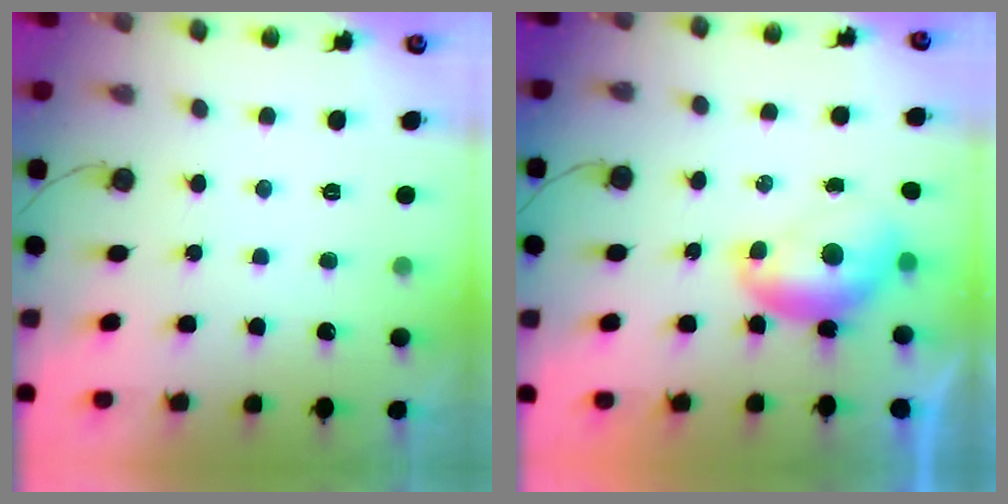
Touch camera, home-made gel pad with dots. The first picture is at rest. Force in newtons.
{"total": 8.3, "press": 8.2, "slide": 1.3}